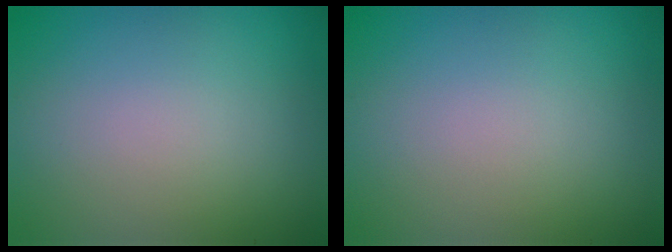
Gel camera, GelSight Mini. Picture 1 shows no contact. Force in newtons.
{"total": 0.0}